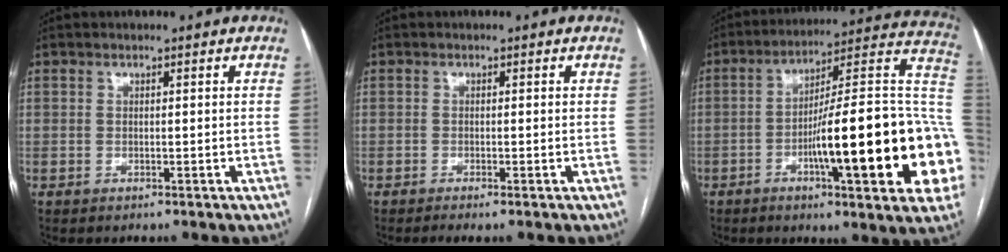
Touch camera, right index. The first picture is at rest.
{"total": 1.3, "force": [-0.9, -0.1, 0.9], "torque": [-0.019, -0.002, -0.017]}
{"total": 26.9, "force": [-6.0, 2.8, 26.1], "torque": [-0.281, 0.009, -0.091]}